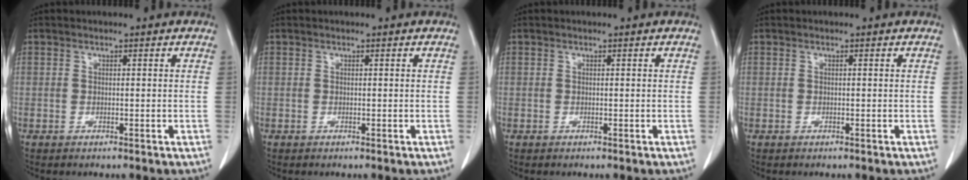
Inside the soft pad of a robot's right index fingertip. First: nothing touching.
{"total": 0.0}
{"total": 0.0}
{"total": 0.0}